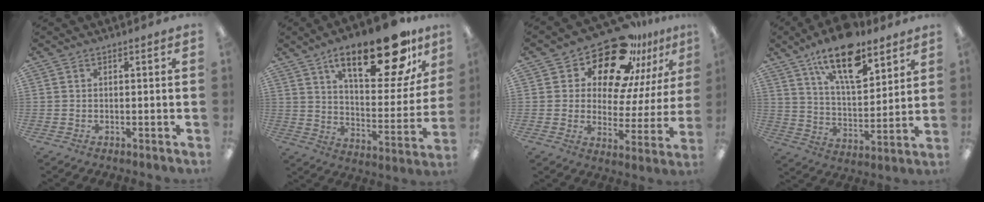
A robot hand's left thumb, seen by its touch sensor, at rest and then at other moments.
{"total": 24.4, "force": [15.2, 9.4, 16.7], "torque": [-0.234, -0.086, 0.242]}
{"total": 19.1, "force": [14.8, 7.9, 9.2], "torque": [-0.162, -0.105, 0.254]}
{"total": 17.7, "force": [11.8, 7.4, 10.9], "torque": [-0.169, -0.060, 0.198]}